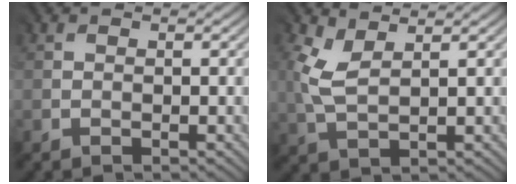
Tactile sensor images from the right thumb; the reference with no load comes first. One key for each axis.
{"total": 3.4, "fx": 1.8, "fy": 1.4, "fz": 2.5, "tx": -0.079, "ty": 0.003, "tz": 0.043}